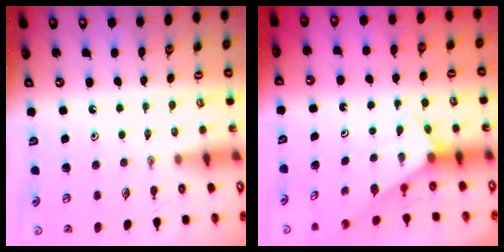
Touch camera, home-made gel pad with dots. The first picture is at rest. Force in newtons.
{"total": 2.6, "press": 2.6, "slide": 0.2}